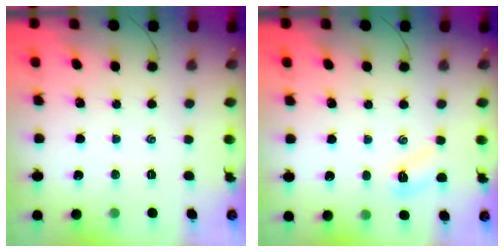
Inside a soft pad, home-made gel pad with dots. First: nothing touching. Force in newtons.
{"total": 4.0, "press": 3.9, "slide": 1.0}